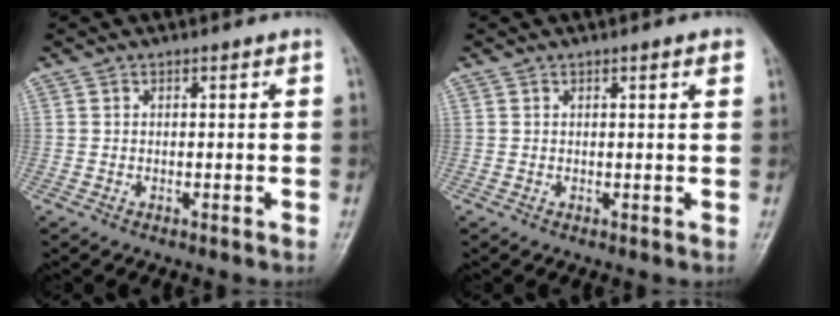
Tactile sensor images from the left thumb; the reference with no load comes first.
{"total": 1.8, "force": [1.0, 0.3, 1.5], "torque": [-0.022, -0.002, 0.011]}